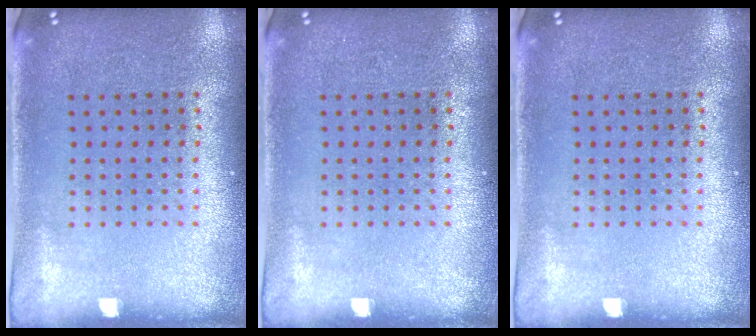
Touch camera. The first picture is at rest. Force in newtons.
{"total": 0.0}
{"total": 0.0}